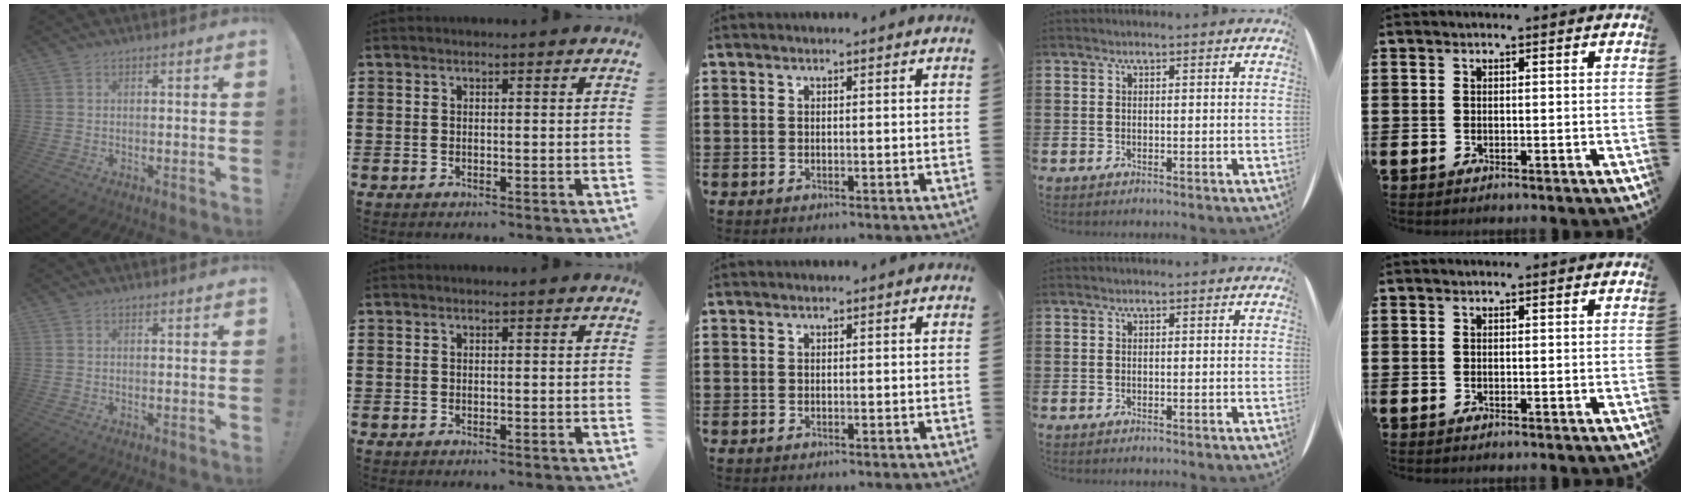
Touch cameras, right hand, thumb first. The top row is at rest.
{}